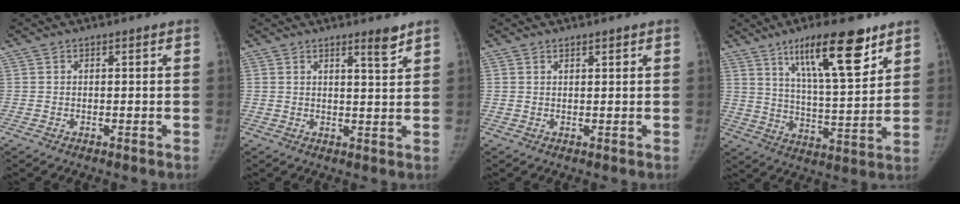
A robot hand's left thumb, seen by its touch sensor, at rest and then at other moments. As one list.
[{"total": 3.5, "force": [2.7, 0.2, 2.2], "torque": [-0.027, -0.025, 0.041]}, {"total": 1.0, "force": [0.8, 0.2, 0.4], "torque": [-0.006, -0.005, 0.014]}, {"total": 17.2, "force": [10.3, 4.5, 13.1], "torque": [-0.187, -0.053, 0.173]}]